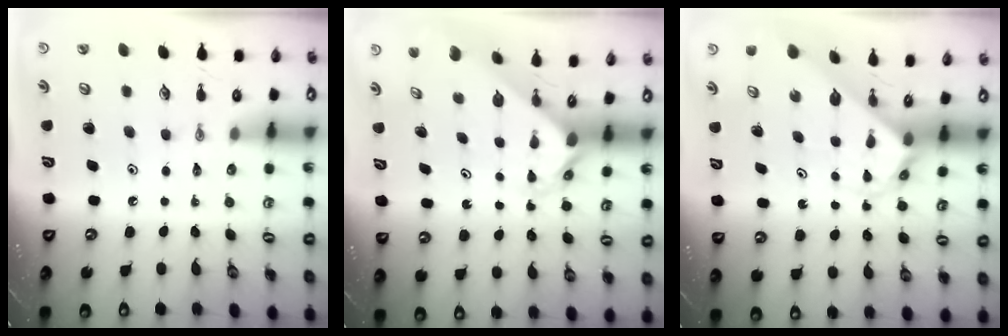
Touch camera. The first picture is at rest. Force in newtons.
{"total": 2.4, "press": 2.3, "slide": 0.3}
{"total": 2.8, "press": 2.8, "slide": 0.2}